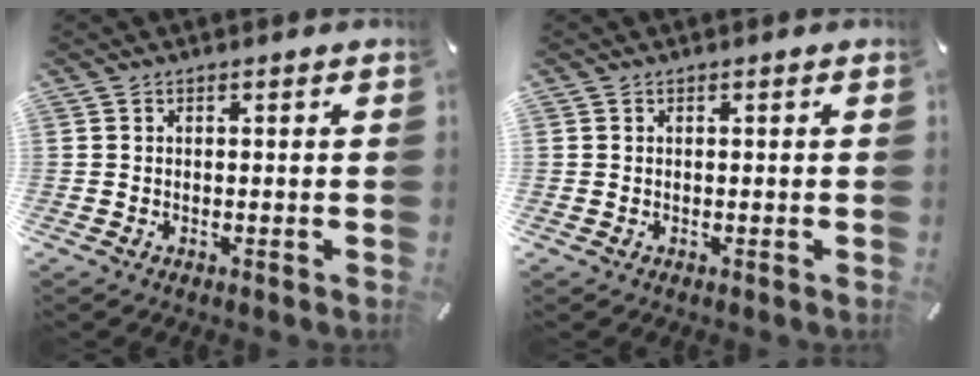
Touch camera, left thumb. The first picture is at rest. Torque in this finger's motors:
{"motor_torque": [-0.20, -0.15, -0.80, 0.18, -0.02]}